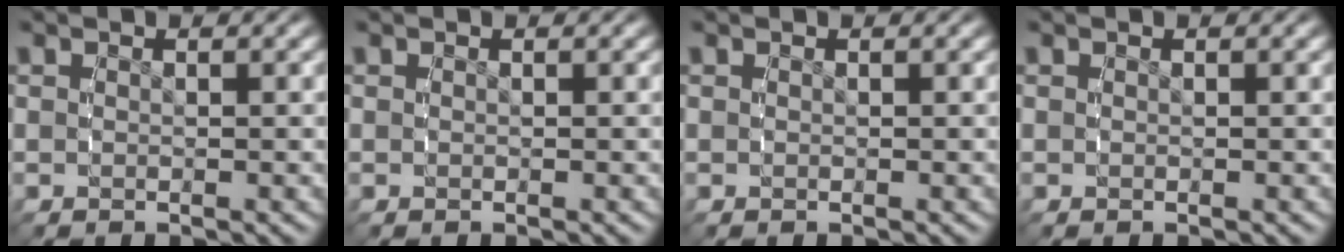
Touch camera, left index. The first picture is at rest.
{"total": 0.0}
{"total": 0.0}
{"total": 0.0}